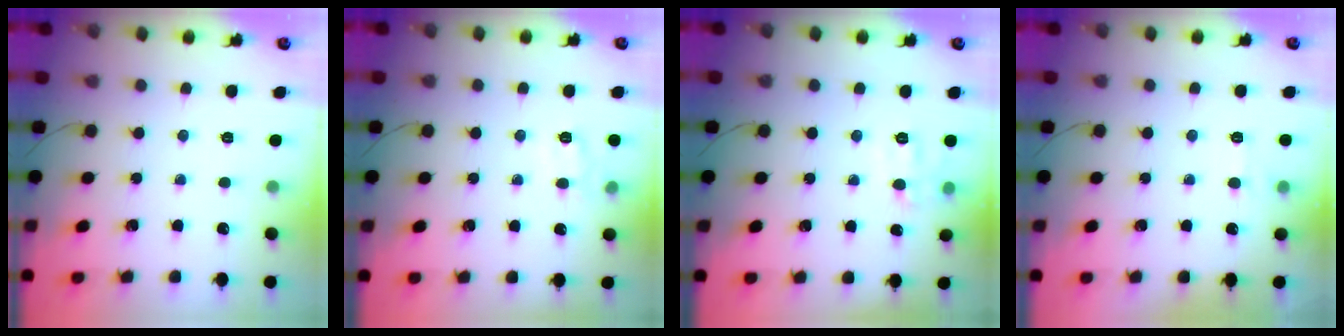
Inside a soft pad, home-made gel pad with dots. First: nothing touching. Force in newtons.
{"total": 7.7, "press": 7.6, "slide": 1.2}
{"total": 5.8, "press": 5.7, "slide": 1.1}
{"total": 5.6, "press": 5.3, "slide": 1.7}